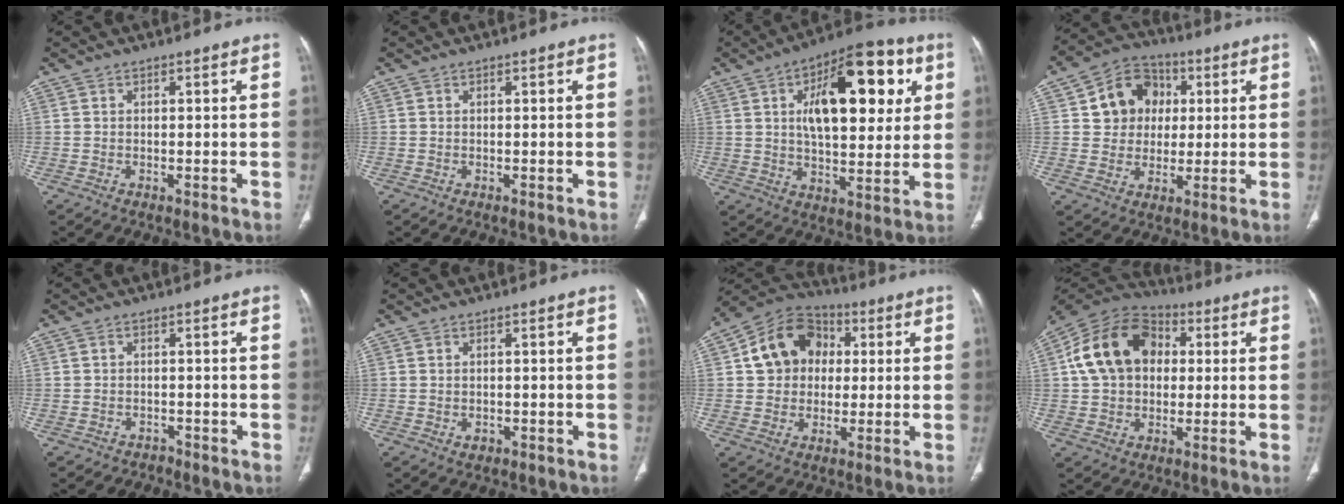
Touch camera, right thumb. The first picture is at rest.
{"total": 0.0}
{"total": 21.5, "force": [6.3, 10.2, 17.8], "torque": [-0.215, 0.000, 0.090]}
{"total": 11.5, "force": [2.7, 10.0, 5.0], "torque": [-0.041, 0.005, 0.040]}
{"total": 1.5, "force": [-1.2, 1.0, -0.3], "torque": [-0.003, 0.008, -0.022]}
{"total": 1.4, "force": [-0.4, 1.1, 0.7], "torque": [-0.008, 0.002, 0.001]}
{"total": 13.2, "force": [2.1, 11.1, 6.9], "torque": [-0.087, 0.016, 0.027]}
{"total": 17.0, "force": [2.8, 12.8, 10.8], "torque": [-0.174, 0.023, 0.039]}